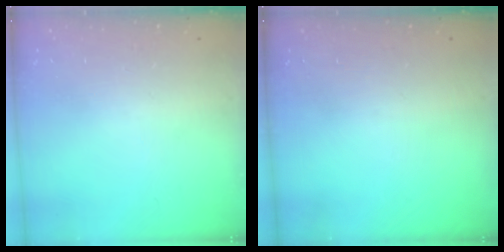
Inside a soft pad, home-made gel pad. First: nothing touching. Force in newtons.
{"total": 0.0}